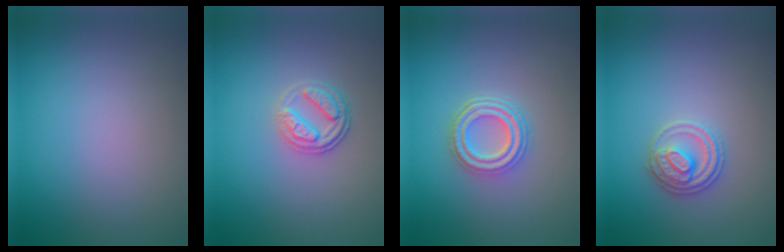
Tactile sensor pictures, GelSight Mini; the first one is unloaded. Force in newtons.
{"total": 2.8, "press": 2.4, "slide": 1.3}
{"total": 4.5, "press": 3.3, "slide": 3.0}
{"total": 2.8, "press": 2.7, "slide": 0.5}